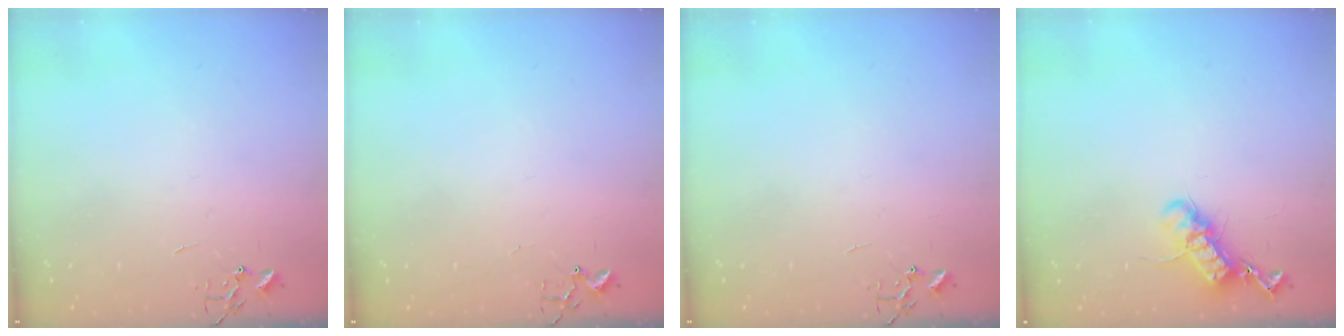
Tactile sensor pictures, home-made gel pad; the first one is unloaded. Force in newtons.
{"total": 7.3, "press": 7.3, "slide": 0.5}
{"total": 0.0}
{"total": 13.8, "press": 13.8, "slide": 0.4}